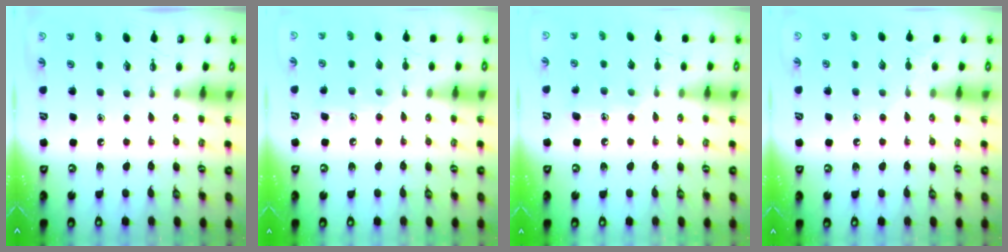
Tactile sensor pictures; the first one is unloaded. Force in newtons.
{"total": 7.9, "press": 7.9, "slide": 0.4}
{"total": 8.3, "press": 8.3, "slide": 0.7}
{"total": 5.7, "press": 5.7, "slide": 0.6}